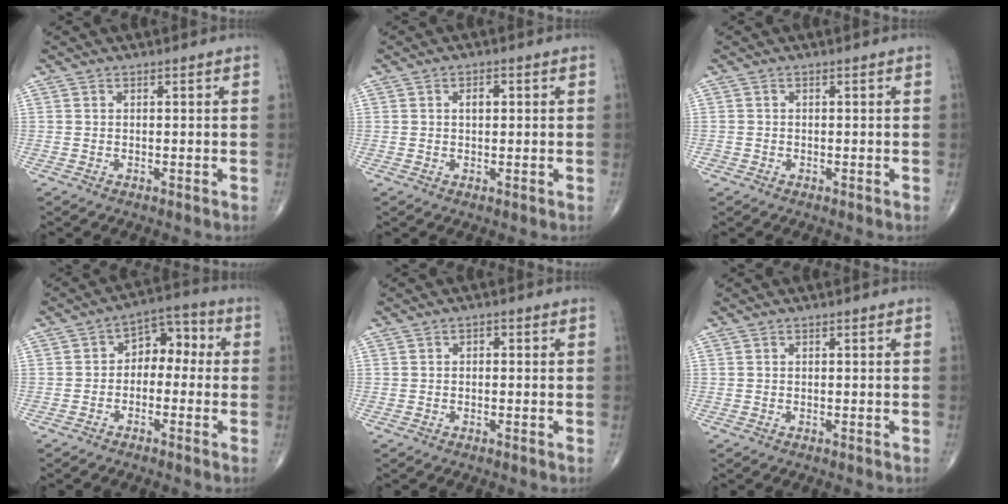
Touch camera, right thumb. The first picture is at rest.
{"total": 2.2, "force": [0.4, 1.3, 1.7], "torque": [-0.025, 0.004, 0.005]}
{"total": 0.6, "force": [-0.2, 0.5, 0.0], "torque": [0.004, 0.004, -0.006]}
{"total": 7.1, "force": [-0.6, 5.0, 5.1], "torque": [-0.038, 0.040, -0.027]}
{"total": 0.9, "force": [0.0, 0.6, 0.6], "torque": [-0.002, 0.004, -0.004]}
{"total": 0.0}